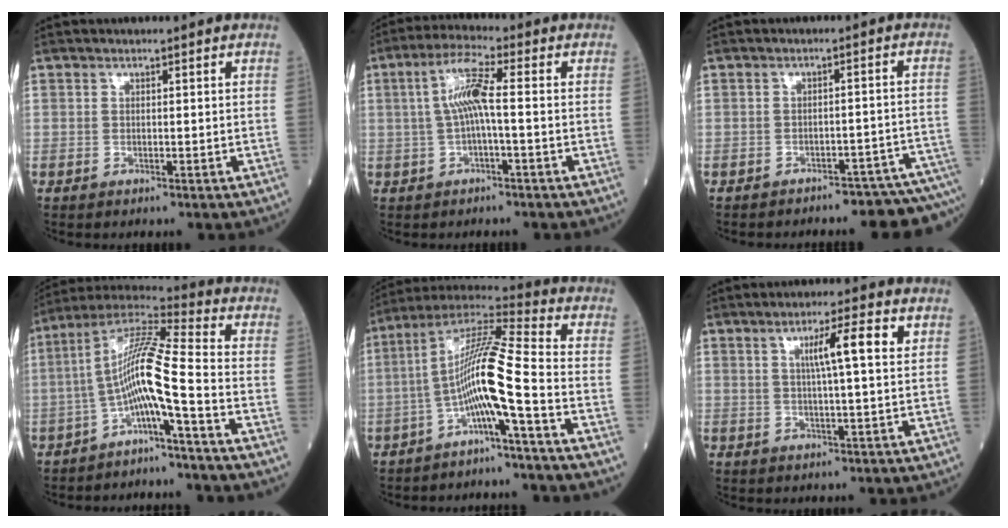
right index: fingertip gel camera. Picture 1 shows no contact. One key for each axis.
{"total": 6.2, "fx": 0.2, "fy": 0.5, "fz": 6.2, "tx": -0.124, "ty": 0.016, "tz": 0.001}
{"total": 14.2, "fx": -13.7, "fy": 1.1, "fz": 3.7, "tx": 0.002, "ty": 0.020, "tz": -0.149}
{"total": 10.3, "fx": -3.5, "fy": -0.4, "fz": 9.7, "tx": -0.188, "ty": 0.025, "tz": -0.072}
{"total": 11.1, "fx": -3.6, "fy": -0.6, "fz": 10.5, "tx": -0.201, "ty": 0.022, "tz": -0.075}
{"total": 6.3, "fx": 2.3, "fy": -0.1, "fz": 5.9, "tx": -0.097, "ty": 0.007, "tz": 0.035}